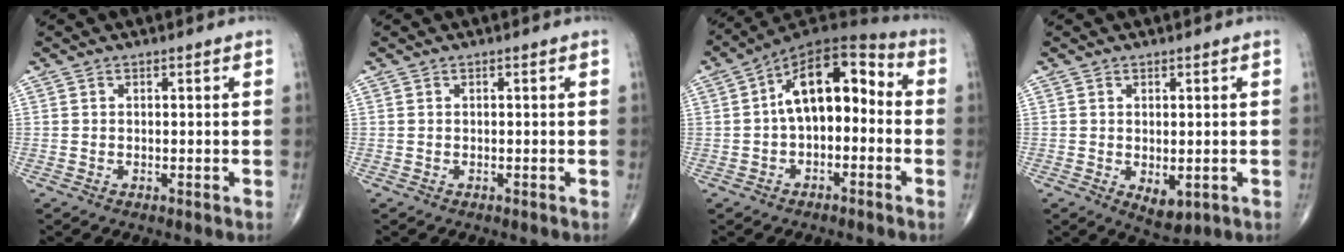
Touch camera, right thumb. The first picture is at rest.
{"total": 0.0}
{"total": 13.7, "force": [0.1, 7.7, 11.3], "torque": [-0.145, 0.047, -0.016]}
{"total": 4.1, "force": [-0.7, 2.3, 3.3], "torque": [-0.040, -0.010, 0.002]}